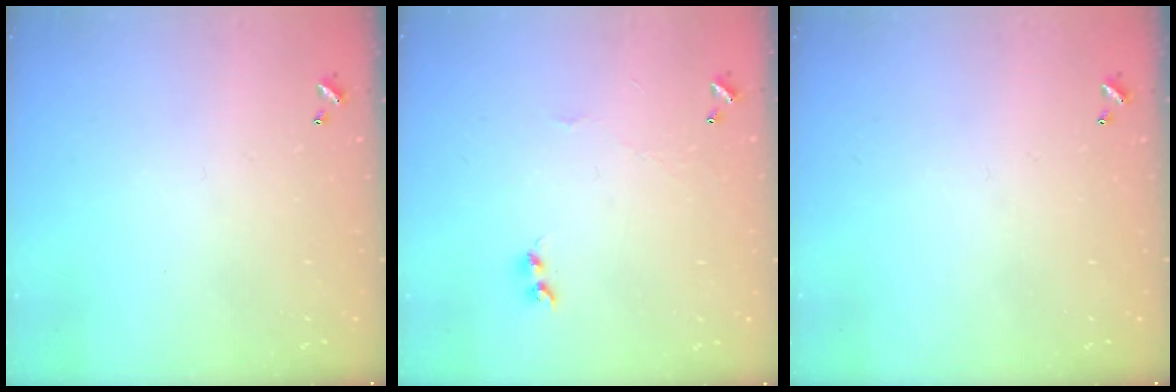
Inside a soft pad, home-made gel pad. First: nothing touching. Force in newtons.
{"total": 3.2, "press": 3.2, "slide": 0.6}
{"total": 0.0}